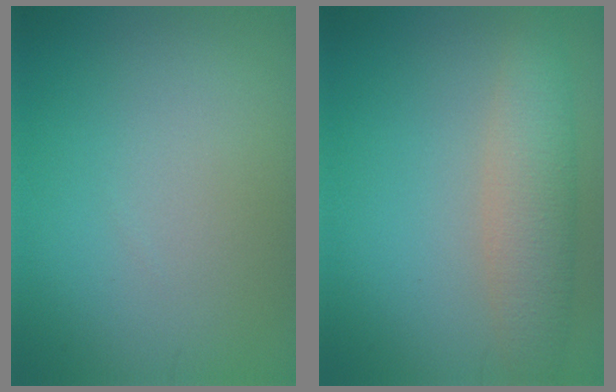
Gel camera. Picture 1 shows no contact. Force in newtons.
{"total": 4.1, "press": 4.1, "slide": 0.3}